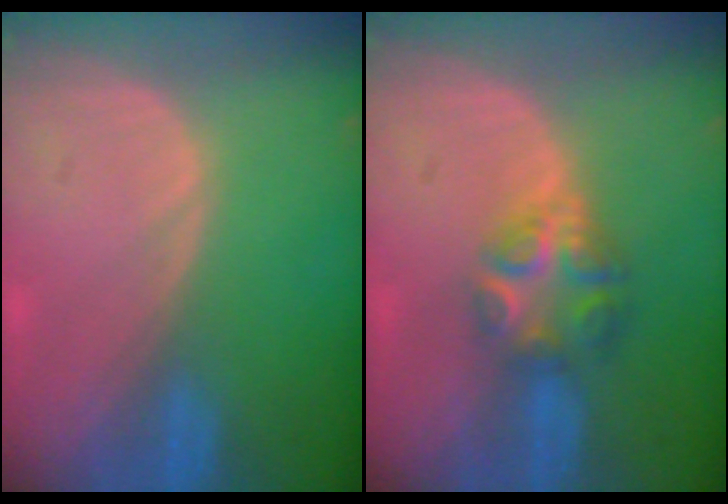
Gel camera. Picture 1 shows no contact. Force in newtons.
{"total": 6.1, "press": 5.4, "slide": 2.8}